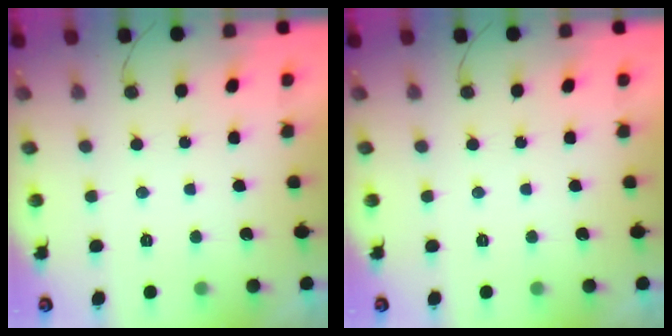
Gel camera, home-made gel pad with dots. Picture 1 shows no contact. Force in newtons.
{"total": 0.0}